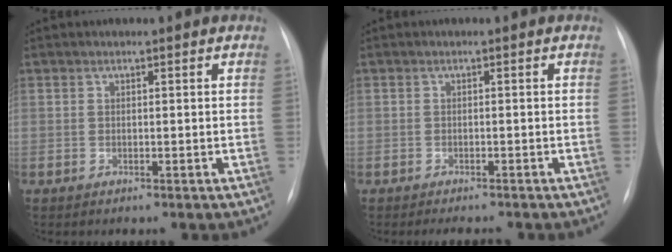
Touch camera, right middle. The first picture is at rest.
{"total": 2.8, "force": [-2.5, 0.9, 1.0], "torque": [-0.011, -0.005, -0.030]}